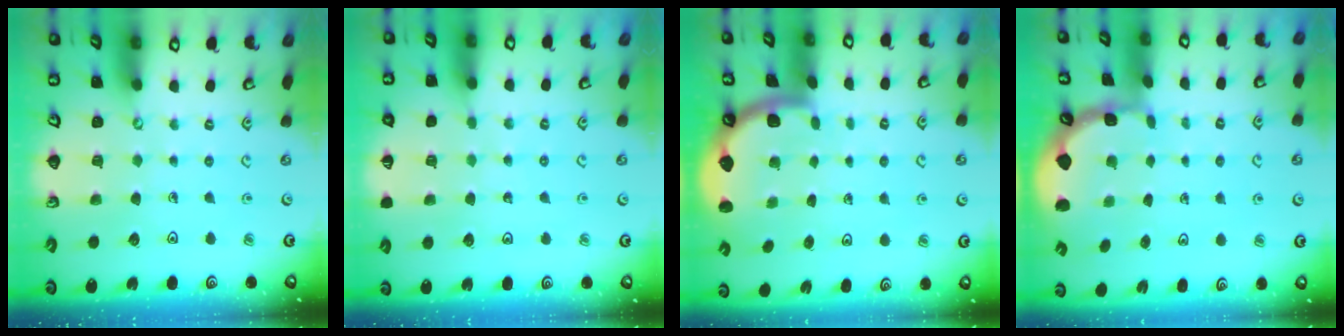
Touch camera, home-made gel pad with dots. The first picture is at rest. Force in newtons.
{"total": 3.0, "press": 2.9, "slide": 0.6}
{"total": 1.6, "press": 1.6, "slide": 0.1}
{"total": 0.8, "press": 0.8, "slide": 0.2}